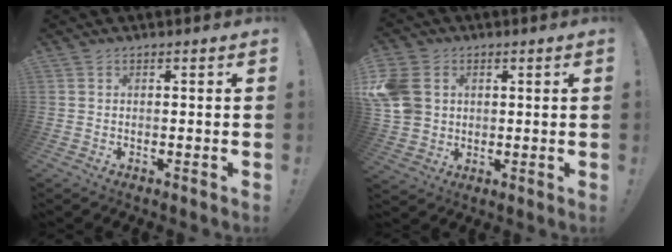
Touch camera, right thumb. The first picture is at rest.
{"total": 11.3, "force": [2.2, 9.6, 5.6], "torque": [-0.117, 0.005, 0.051]}